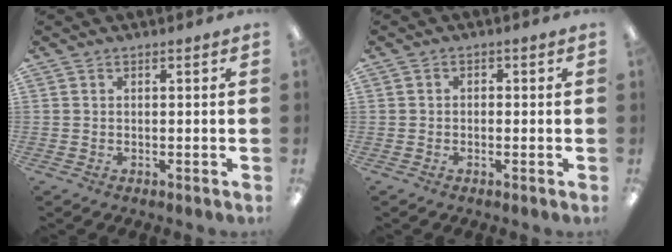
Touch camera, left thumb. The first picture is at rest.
{"total": 1.0, "force": [-0.7, 0.6, 0.3], "torque": [-0.004, 0.003, -0.014]}